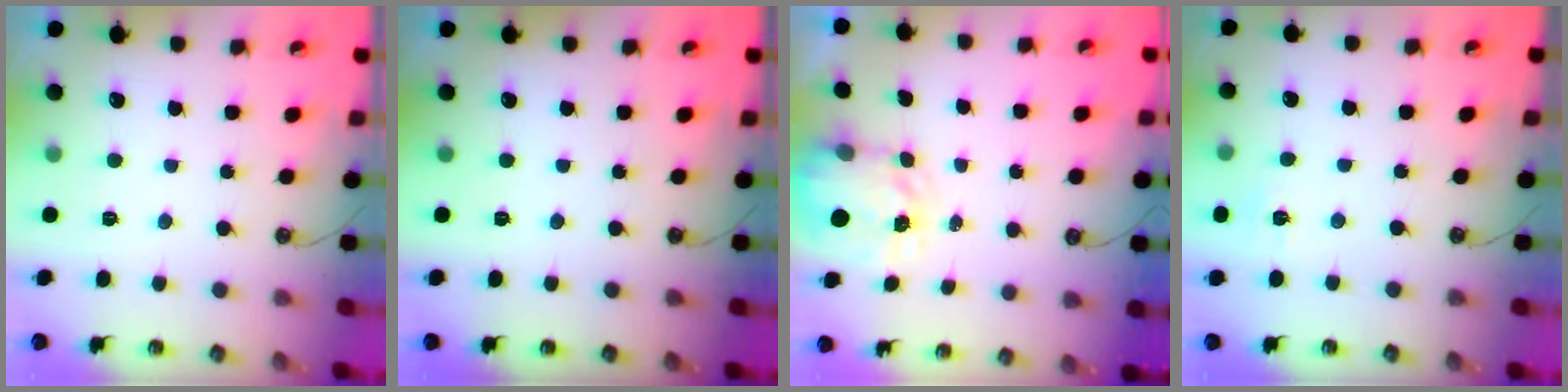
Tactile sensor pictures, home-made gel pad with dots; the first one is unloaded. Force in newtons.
{"total": 0.0}
{"total": 3.8, "press": 3.8, "slide": 0.4}
{"total": 5.5, "press": 5.4, "slide": 0.5}